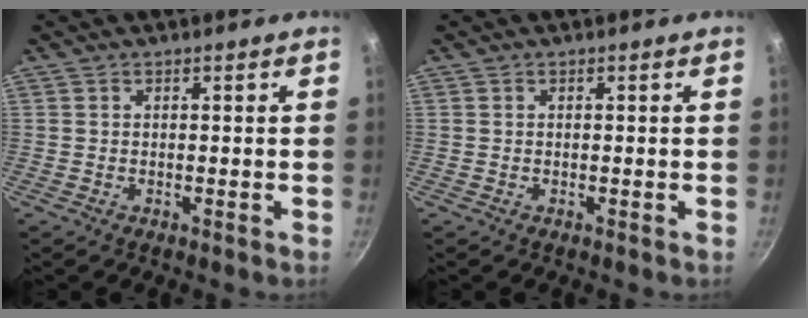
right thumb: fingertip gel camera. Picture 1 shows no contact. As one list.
[{"total": 0.0}]